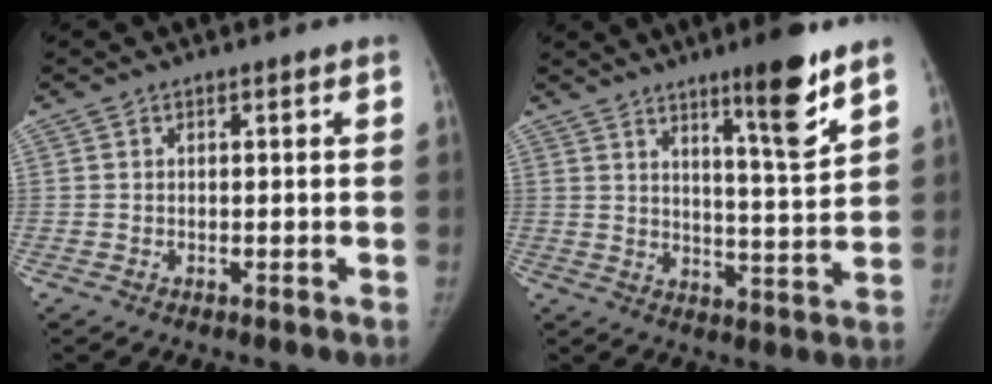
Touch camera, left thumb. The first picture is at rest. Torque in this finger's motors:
{"motor_torque": [1.91, 0.62, 1.13, -1.05, 0.09]}